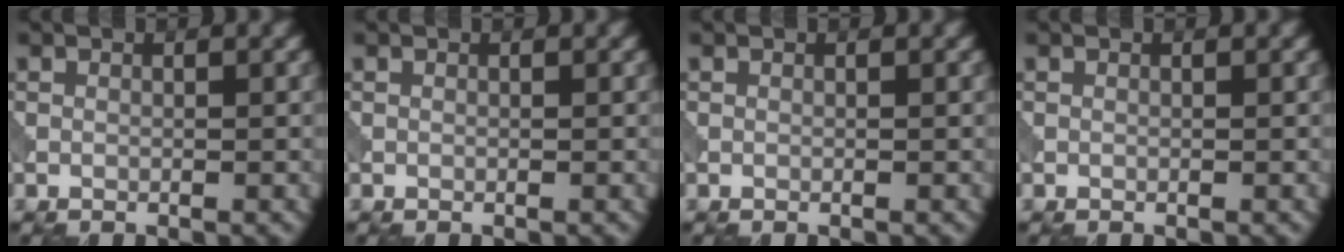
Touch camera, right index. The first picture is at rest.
{"total": 0.0}
{"total": 0.0}
{"total": 0.0}